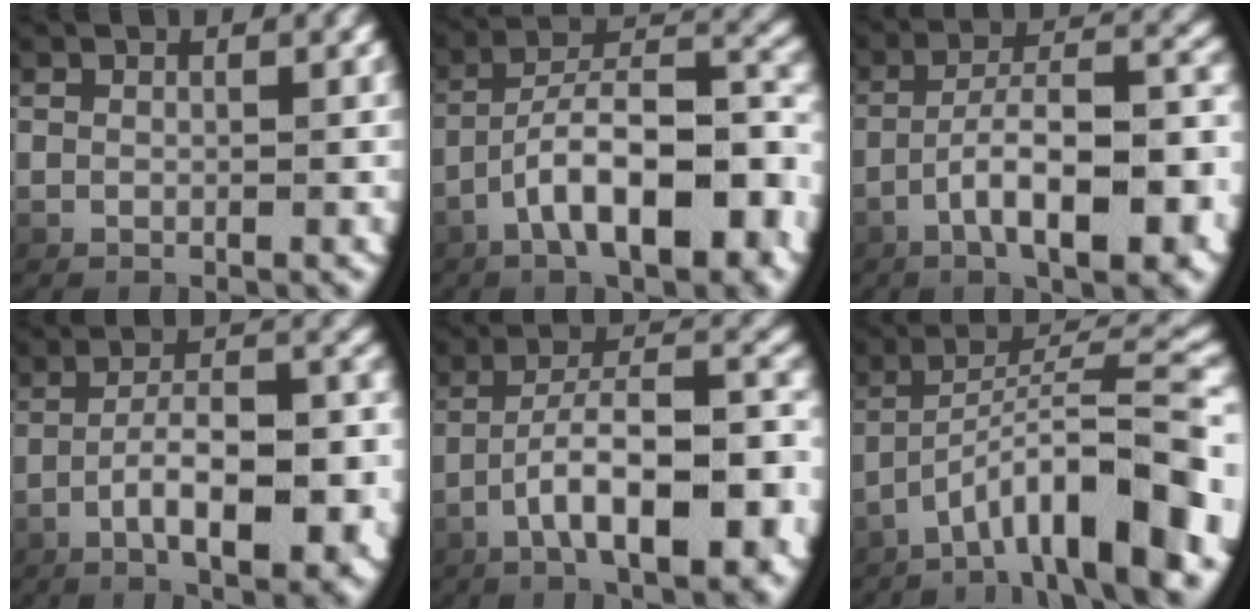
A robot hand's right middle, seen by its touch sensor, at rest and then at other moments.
{"total": 7.8, "force": [-2.8, 2.9, 6.6], "torque": [-0.107, 0.005, -0.039]}
{"total": 7.2, "force": [-3.0, 2.0, 6.2], "torque": [-0.099, 0.007, -0.043]}
{"total": 6.6, "force": [-3.0, 2.0, 5.5], "torque": [-0.083, -0.002, -0.042]}
{"total": 7.9, "force": [-3.1, 2.6, 6.8], "torque": [-0.107, 0.008, -0.045]}
{"total": 9.5, "force": [-4.1, 3.0, 8.0], "torque": [-0.123, -0.007, -0.052]}